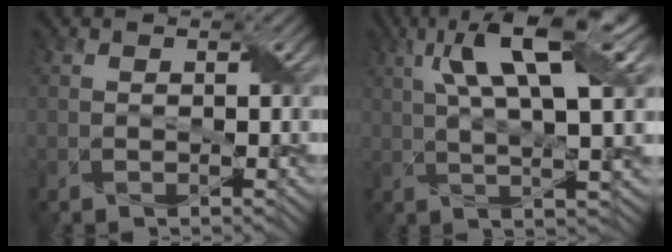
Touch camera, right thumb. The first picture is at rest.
{"total": 12.1, "force": [4.2, 3.3, 10.8], "torque": [-0.193, 0.007, 0.075]}